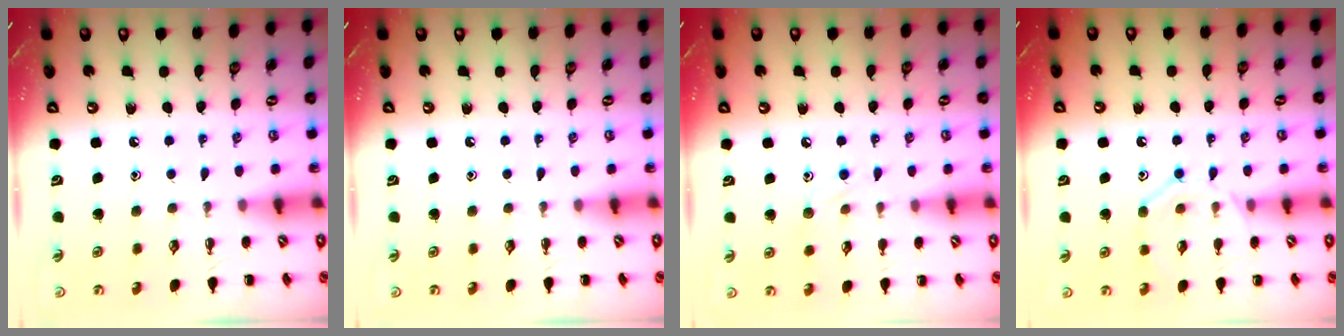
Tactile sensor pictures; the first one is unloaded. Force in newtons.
{"total": 0.0}
{"total": 6.8, "press": 6.6, "slide": 1.3}
{"total": 10.6, "press": 10.5, "slide": 1.5}